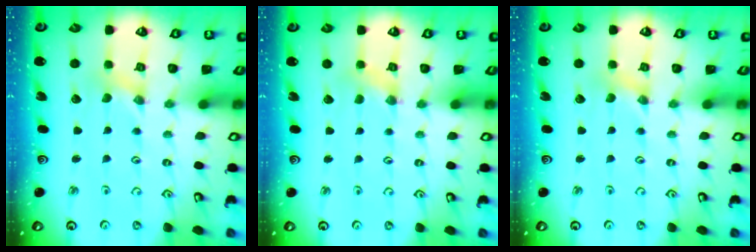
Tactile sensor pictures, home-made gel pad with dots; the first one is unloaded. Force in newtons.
{"total": 0.9, "press": 0.9, "slide": 0.3}
{"total": 0.0}